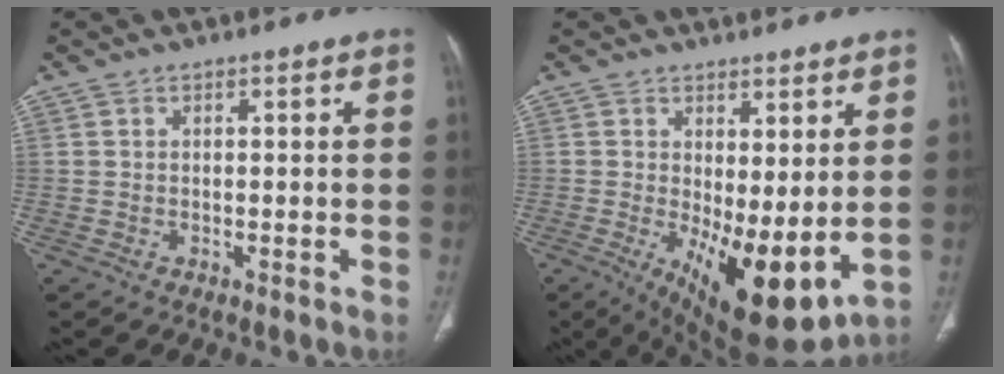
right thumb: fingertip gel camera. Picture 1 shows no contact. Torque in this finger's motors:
{"motor_torque": [1.10, 2.94, 0.67, 0.65, 0.39]}